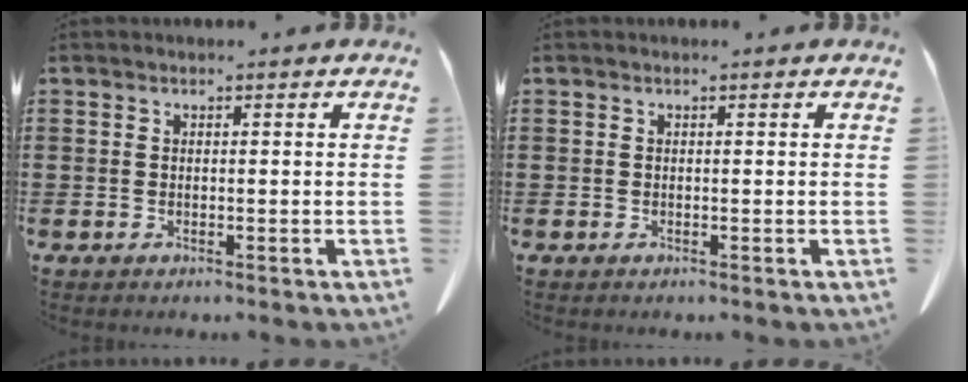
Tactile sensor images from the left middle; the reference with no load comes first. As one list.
[{"total": 0.0}]